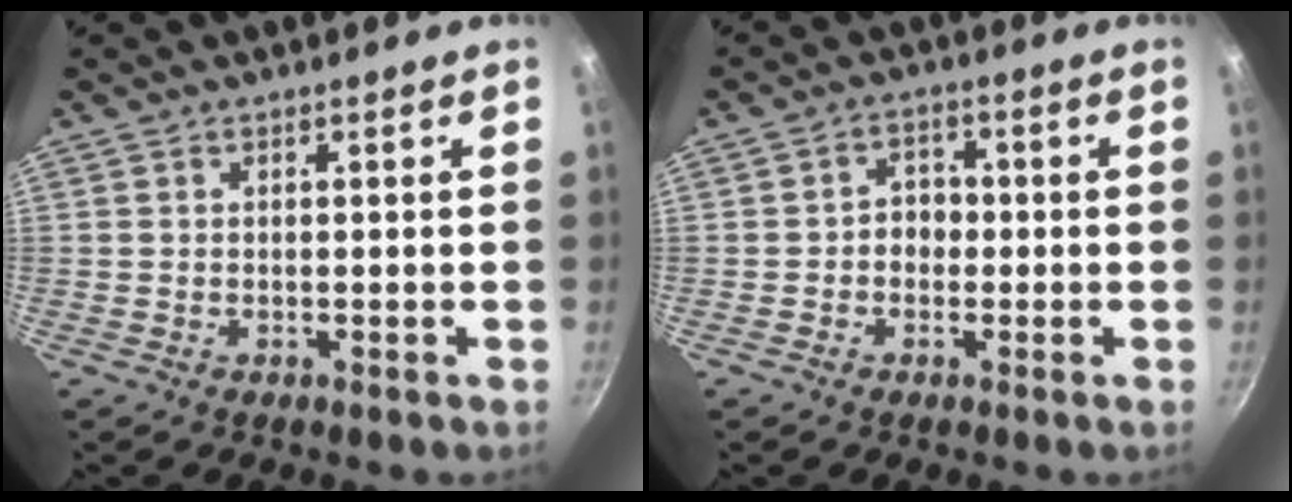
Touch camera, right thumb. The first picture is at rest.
{"total": 3.9, "force": [-0.7, 3.2, 2.0], "torque": [-0.005, 0.012, -0.014]}